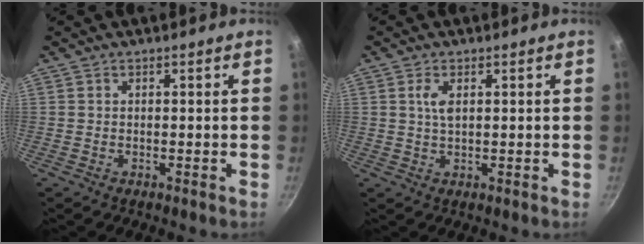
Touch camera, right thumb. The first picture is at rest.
{"total": 2.8, "force": [0.9, 1.1, 2.4], "torque": [-0.046, -0.001, 0.019]}